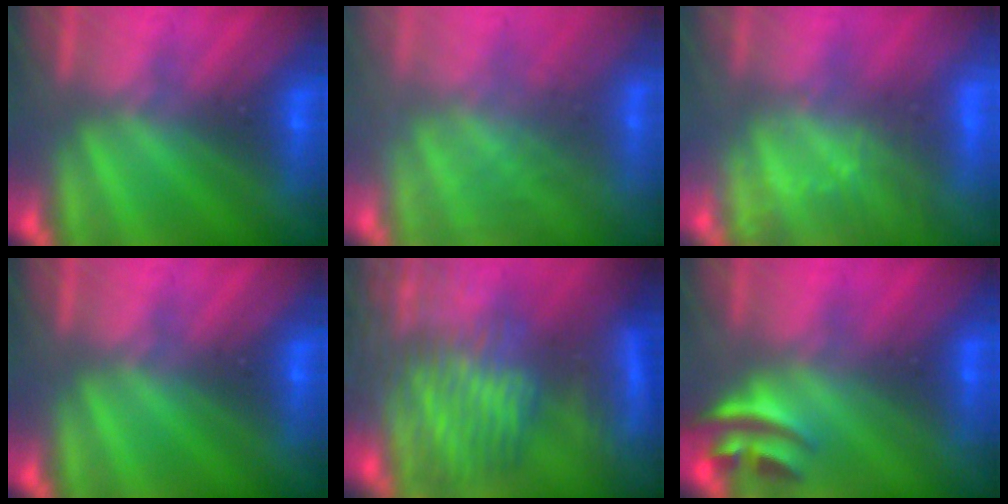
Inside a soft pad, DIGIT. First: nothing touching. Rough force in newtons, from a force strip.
{"total": 3.0}
{"total": 3.2}
{"total": 0.0}
{"total": 9.0}
{"total": 2.7}